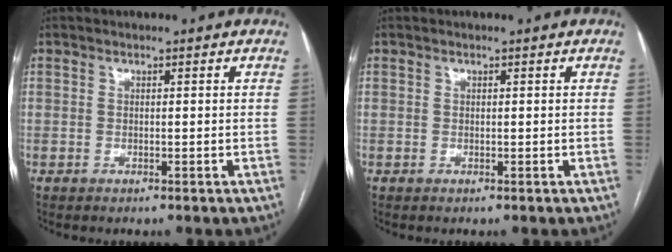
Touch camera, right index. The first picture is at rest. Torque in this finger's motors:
{"motor_torque": [0.25, 0.08, 0.02, 0.00]}